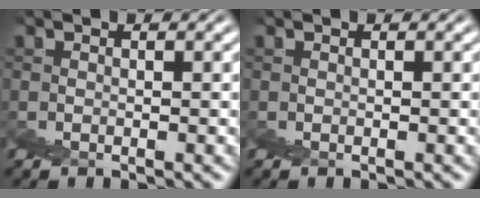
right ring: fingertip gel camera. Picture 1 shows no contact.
{"total": 0.0}